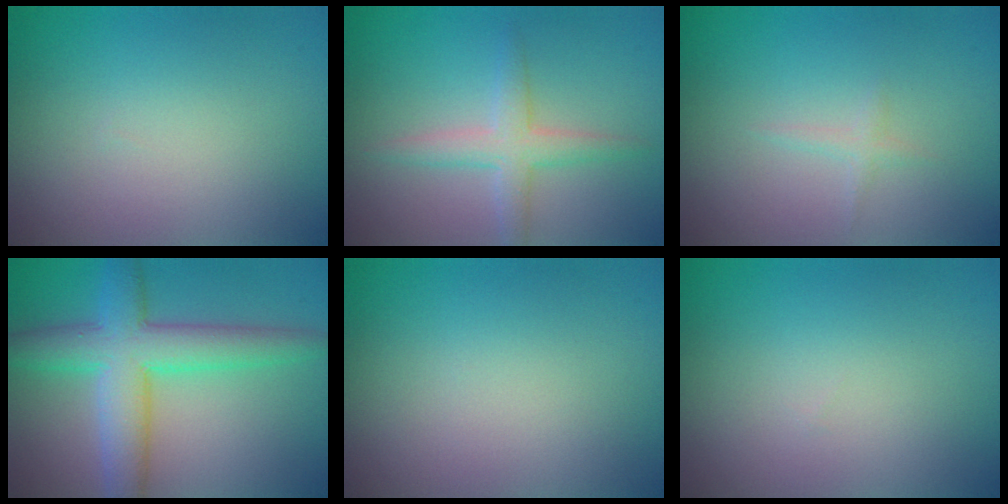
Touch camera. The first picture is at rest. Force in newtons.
{"total": 2.9, "press": 2.9, "slide": 0.1}
{"total": 0.8, "press": 0.8, "slide": 0.1}
{"total": 7.2, "press": 7.2, "slide": 0.1}
{"total": 0.0}
{"total": 0.0}